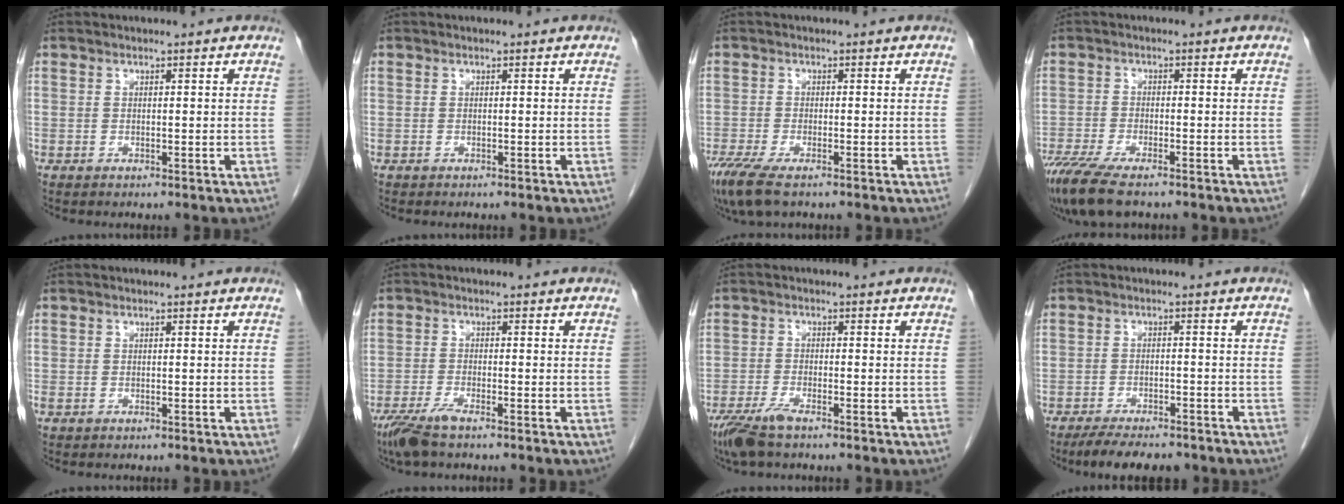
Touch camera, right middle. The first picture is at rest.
{"total": 0.0}
{"total": 6.5, "force": [-4.5, 1.6, 4.3], "torque": [-0.086, -0.019, -0.079]}
{"total": 9.4, "force": [-7.2, 2.0, 5.7], "torque": [-0.101, -0.022, -0.122]}
{"total": 0.0}
{"total": 4.5, "force": [-3.3, 0.6, 2.9], "torque": [-0.066, -0.011, -0.065]}
{"total": 4.9, "force": [-3.6, 0.8, 3.3], "torque": [-0.072, -0.012, -0.068]}
{"total": 8.2, "force": [-6.9, 2.6, 3.5], "torque": [-0.050, -0.007, -0.104]}